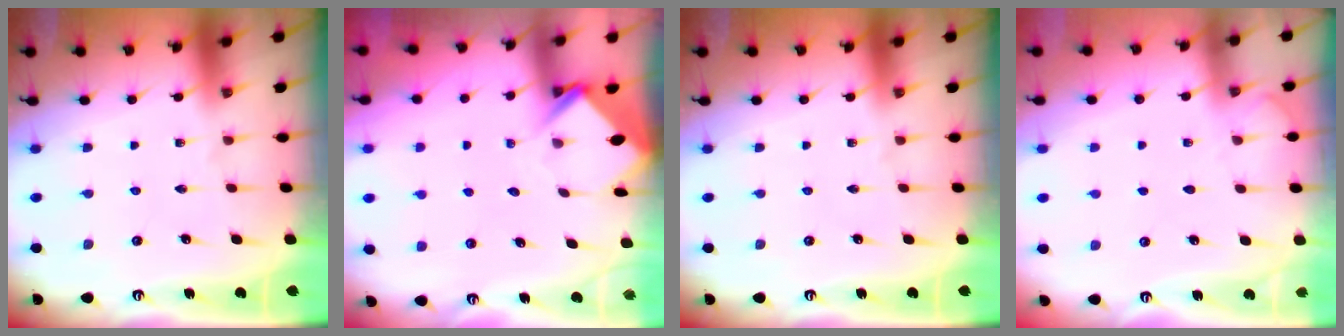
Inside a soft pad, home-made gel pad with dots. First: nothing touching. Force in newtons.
{"total": 3.6, "press": 3.6, "slide": 0.3}
{"total": 0.0}
{"total": 2.3, "press": 2.3, "slide": 0.3}